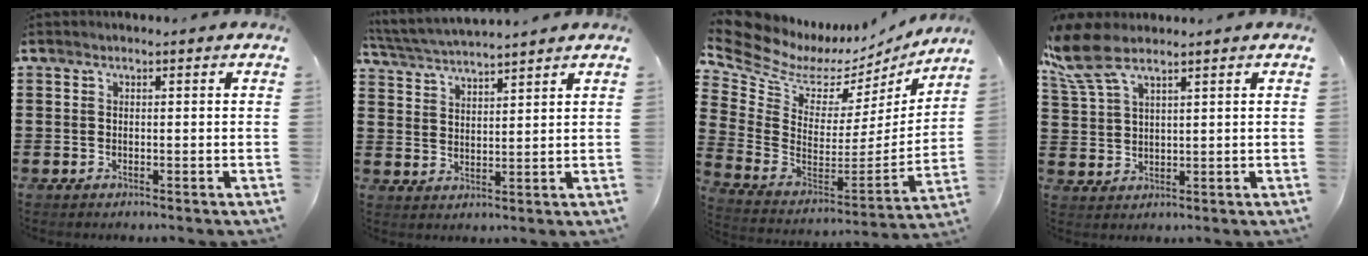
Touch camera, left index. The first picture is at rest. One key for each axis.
{"total": 4.1, "fx": 4.0, "fy": -0.5, "fz": 0.8, "tx": -0.030, "ty": -0.019, "tz": 0.070}
{"total": 7.1, "fx": 4.6, "fy": 4.6, "fz": 2.8, "tx": -0.101, "ty": -0.043, "tz": 0.076}
{"total": 6.7, "fx": 4.6, "fy": 2.0, "fz": 4.4, "tx": -0.122, "ty": -0.012, "tz": 0.079}